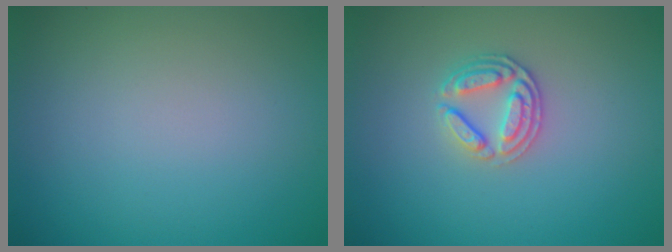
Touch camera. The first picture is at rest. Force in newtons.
{"total": 2.7, "press": 2.5, "slide": 0.8}